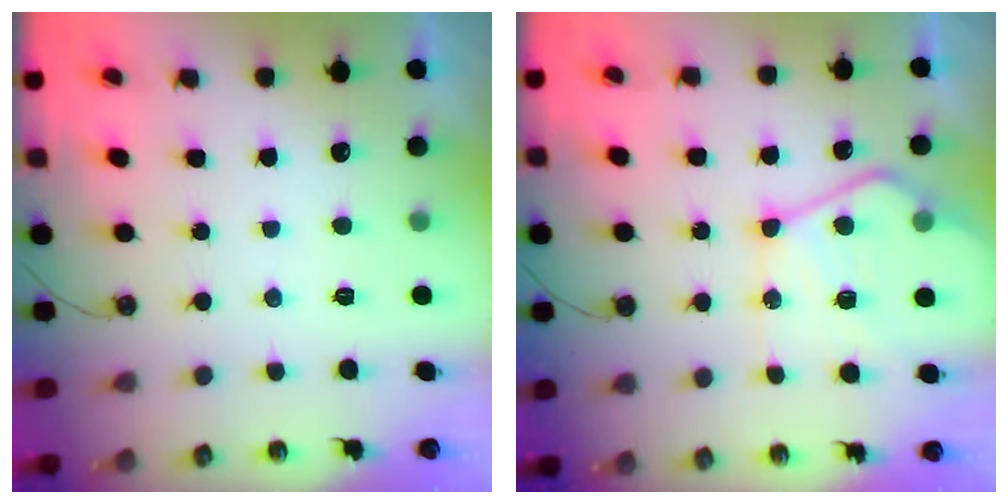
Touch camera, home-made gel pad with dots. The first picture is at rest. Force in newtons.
{"total": 15.7, "press": 15.6, "slide": 1.6}